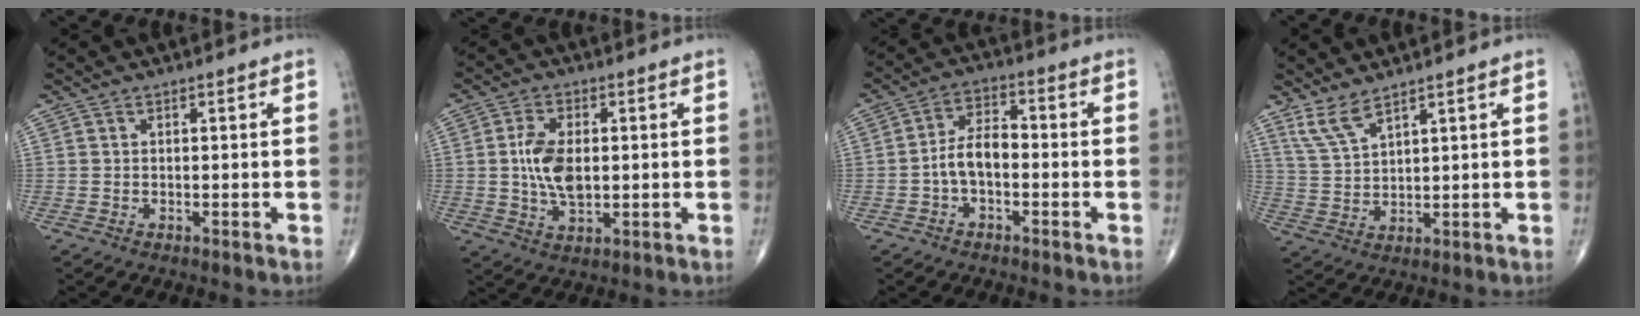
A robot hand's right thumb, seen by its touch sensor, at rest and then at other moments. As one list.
[{"total": 8.5, "force": [0.5, 4.7, 7.1], "torque": [-0.133, -0.003, 0.011]}, {"total": 6.5, "force": [-1.6, 3.6, 5.1], "torque": [-0.087, 0.030, -0.037]}, {"total": 5.9, "force": [5.0, 1.0, 2.9], "torque": [-0.066, -0.034, 0.115]}]